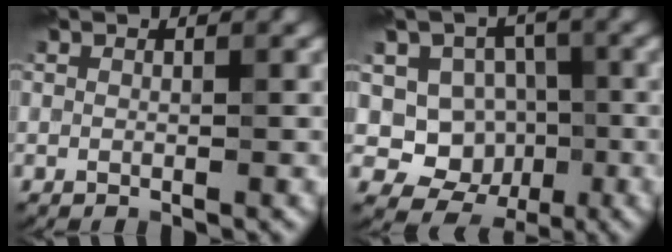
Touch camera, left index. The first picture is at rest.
{"total": 6.9, "force": [-0.7, 6.3, 2.9], "torque": [-0.034, -0.001, -0.029]}